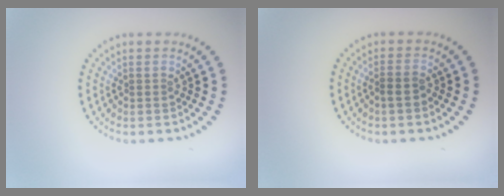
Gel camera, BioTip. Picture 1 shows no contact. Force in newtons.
{"total": 1.1, "press": 0.9, "slide": 0.7}